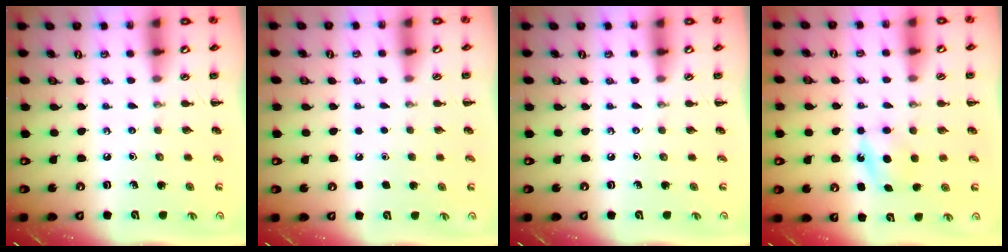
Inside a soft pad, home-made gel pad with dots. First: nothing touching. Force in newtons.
{"total": 1.8, "press": 1.7, "slide": 0.1}
{"total": 0.0}
{"total": 5.0, "press": 4.9, "slide": 1.1}